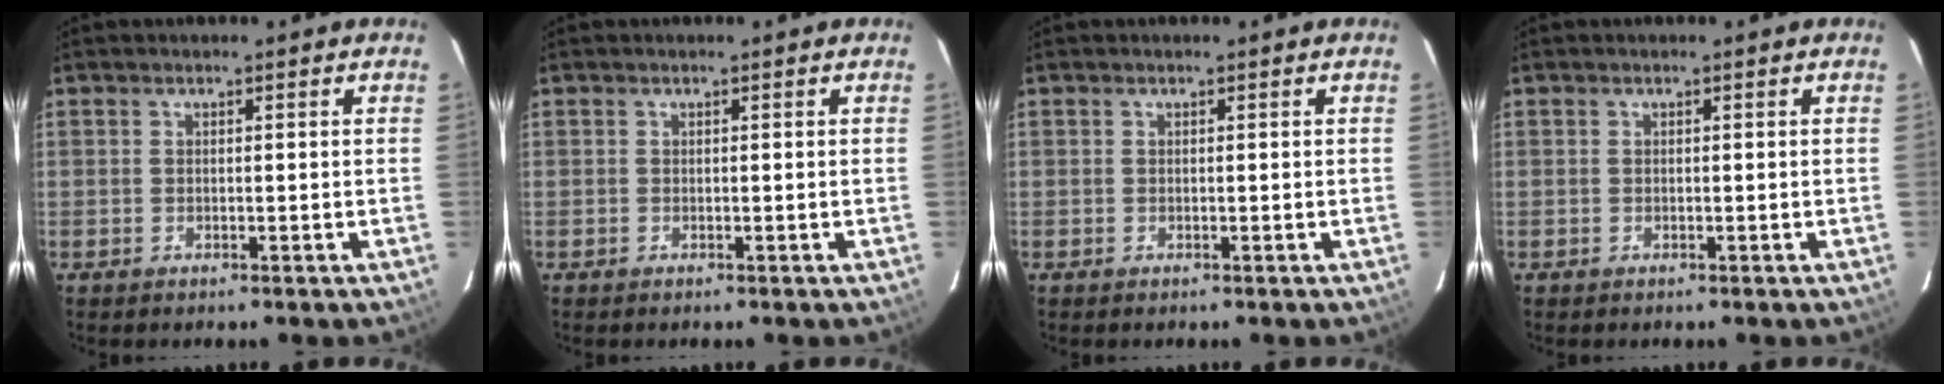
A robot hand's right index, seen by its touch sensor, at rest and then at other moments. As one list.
[{"total": 0.0}, {"total": 0.0}, {"total": 0.0}]